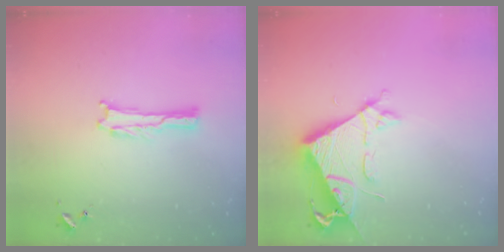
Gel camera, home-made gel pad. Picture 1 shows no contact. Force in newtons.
{"total": 6.8, "press": 6.7, "slide": 0.6}